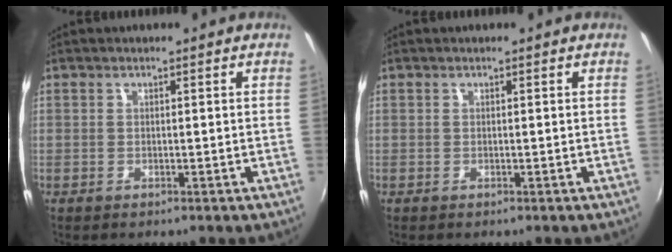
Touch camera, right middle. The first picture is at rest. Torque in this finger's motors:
{"motor_torque": [-0.08, 0.25, 0.01, 0.01]}